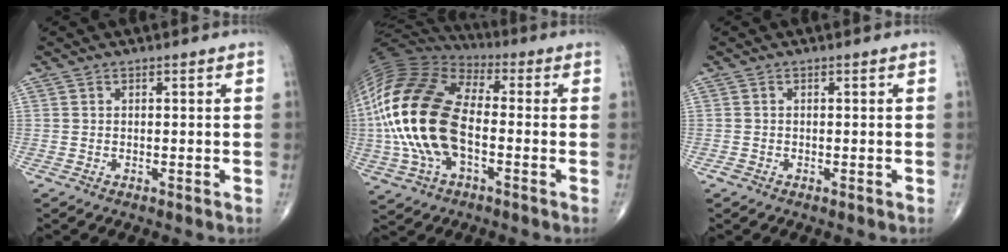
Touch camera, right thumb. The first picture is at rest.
{"total": 22.9, "force": [-2.3, 12.7, 18.9], "torque": [-0.406, 0.018, -0.046]}
{"total": 0.6, "force": [-0.4, 0.5, 0.2], "torque": [0.000, 0.002, -0.009]}